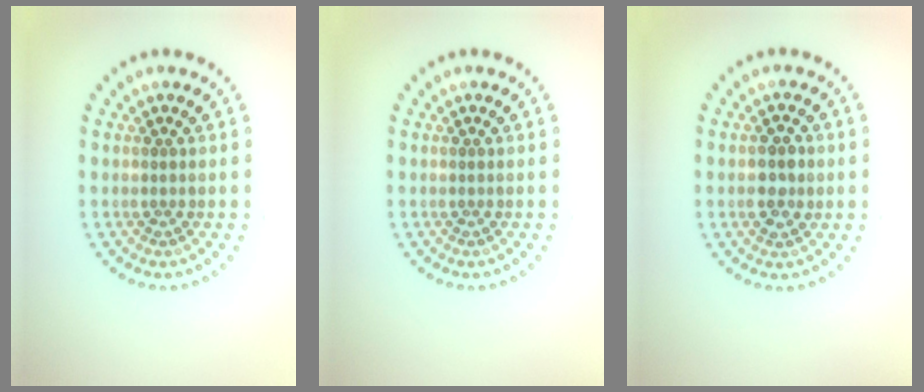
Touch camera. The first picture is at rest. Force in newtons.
{"total": 0.0}
{"total": 2.3, "press": 2.3, "slide": 0.1}